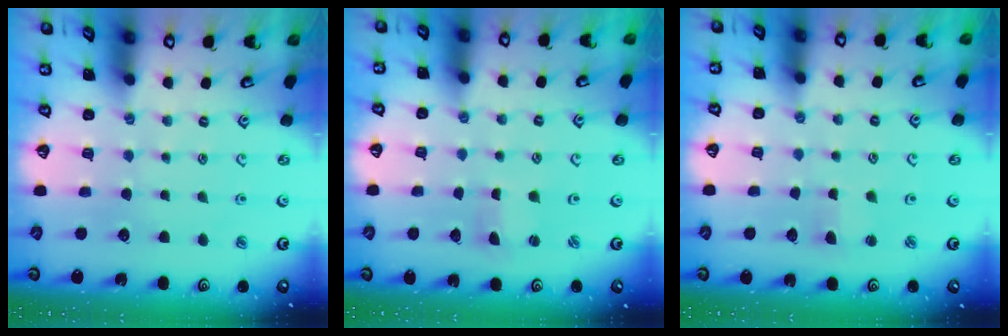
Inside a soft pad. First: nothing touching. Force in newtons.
{"total": 0.9, "press": 0.9, "slide": 0.2}
{"total": 2.8, "press": 2.8, "slide": 0.3}